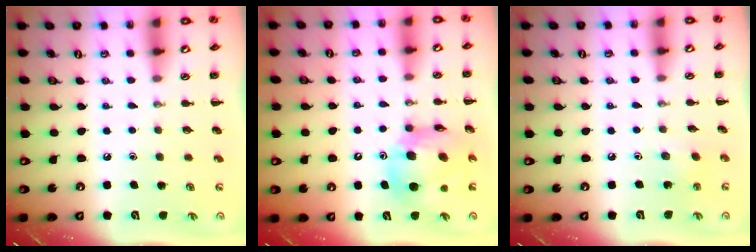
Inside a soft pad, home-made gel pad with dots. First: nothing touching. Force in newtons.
{"total": 13.0, "press": 12.2, "slide": 4.4}
{"total": 2.4, "press": 2.3, "slide": 0.6}